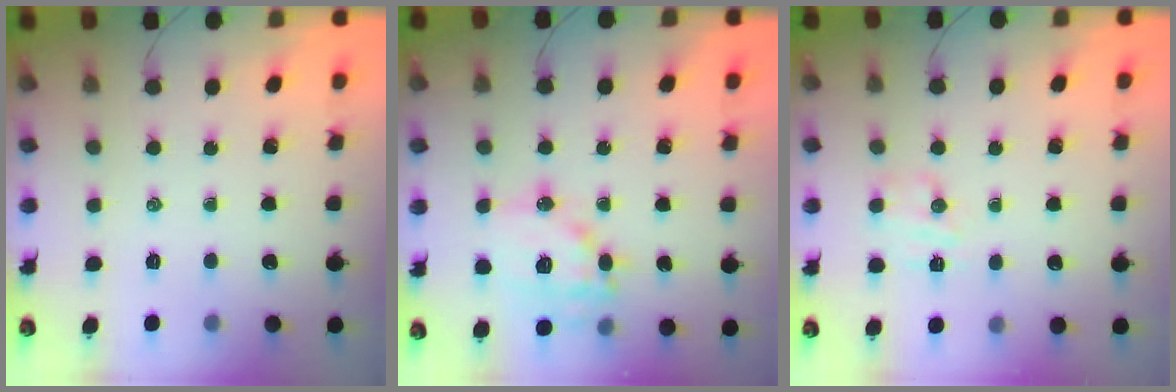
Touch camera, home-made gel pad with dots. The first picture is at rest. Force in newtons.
{"total": 14.7, "press": 14.5, "slide": 2.3}
{"total": 5.3, "press": 5.2, "slide": 1.2}